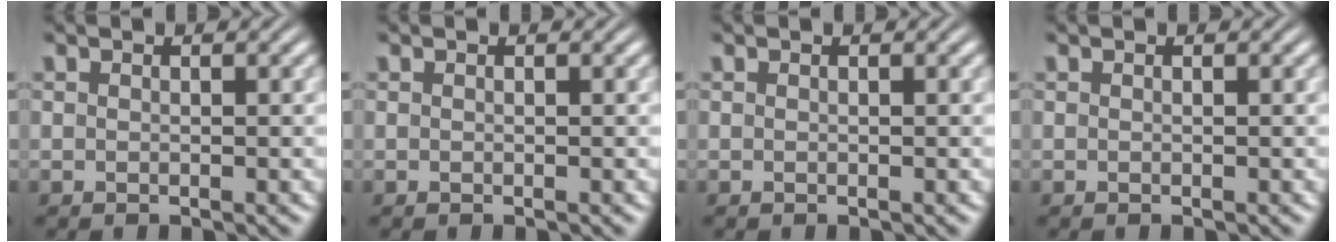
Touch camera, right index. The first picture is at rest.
{"total": 0.0}
{"total": 0.0}
{"total": 0.0}